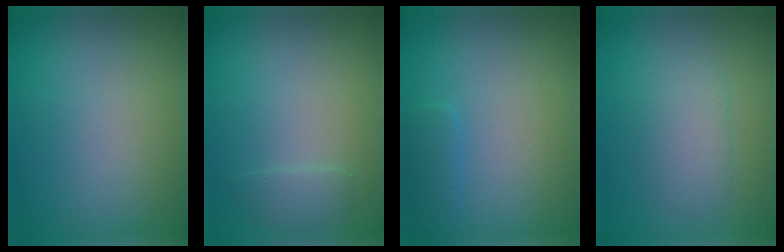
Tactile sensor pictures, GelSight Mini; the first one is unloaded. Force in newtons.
{"total": 1.1, "press": 1.1, "slide": 0.2}
{"total": 1.6, "press": 1.6, "slide": 0.0}
{"total": 2.3, "press": 2.2, "slide": 0.1}